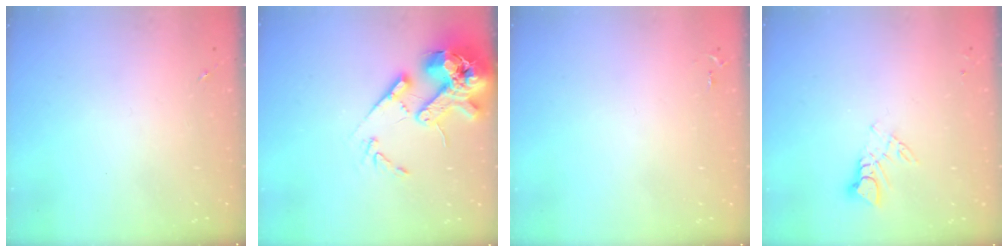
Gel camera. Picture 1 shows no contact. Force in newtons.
{"total": 18.0, "press": 17.8, "slide": 2.5}
{"total": 2.8, "press": 2.8, "slide": 0.4}
{"total": 5.6, "press": 5.6, "slide": 0.5}